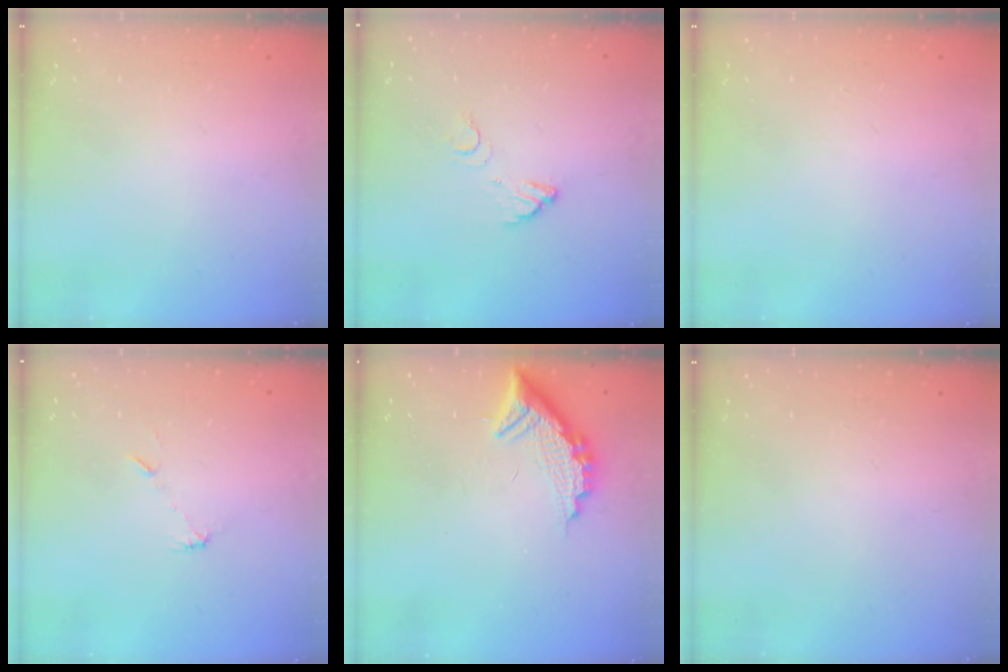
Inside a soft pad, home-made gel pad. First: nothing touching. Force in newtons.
{"total": 3.5, "press": 3.4, "slide": 0.2}
{"total": 0.0}
{"total": 4.9, "press": 4.9, "slide": 0.3}
{"total": 12.4, "press": 12.4, "slide": 0.9}
{"total": 0.0}